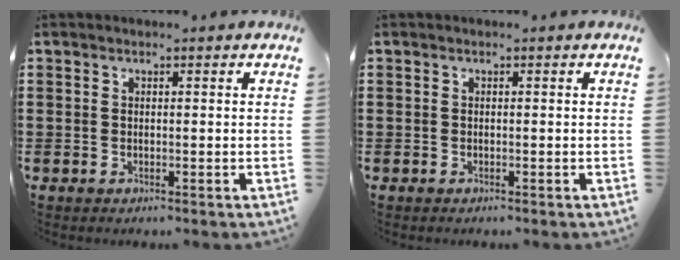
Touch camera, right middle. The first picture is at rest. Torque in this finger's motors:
{"motor_torque": [0.25, 0.06, 0.02, 0.00]}